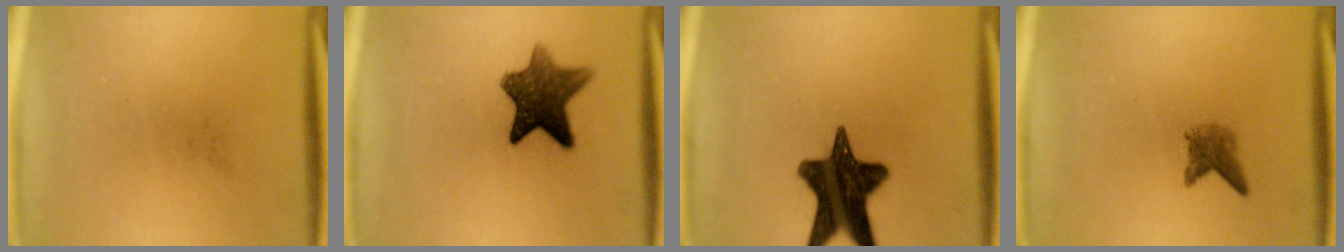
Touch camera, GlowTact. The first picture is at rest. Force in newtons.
{"total": 9.3}
{"total": 15.6}
{"total": 2.3}